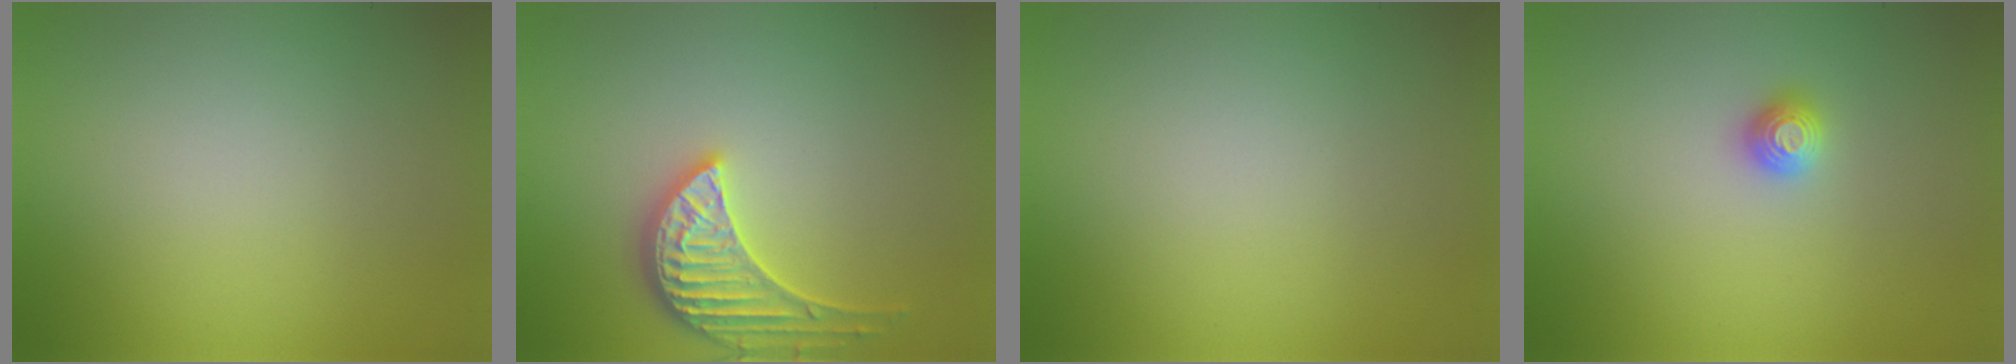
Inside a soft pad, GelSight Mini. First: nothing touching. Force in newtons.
{"total": 3.4, "press": 3.3, "slide": 0.6}
{"total": 0.0}
{"total": 1.2, "press": 1.1, "slide": 0.2}